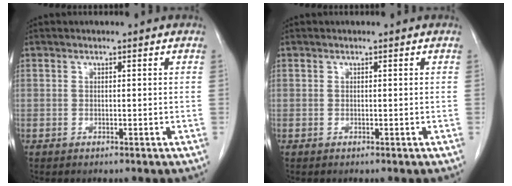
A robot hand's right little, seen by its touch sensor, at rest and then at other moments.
{"total": 0.0}